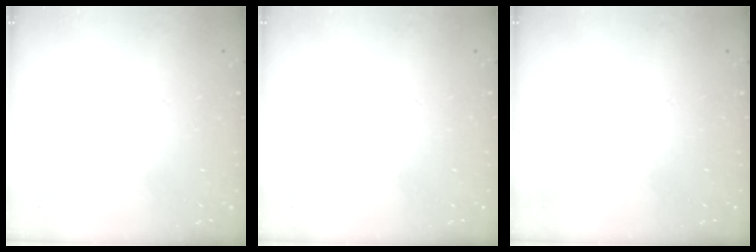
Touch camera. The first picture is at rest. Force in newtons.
{"total": 0.0}
{"total": 0.0}